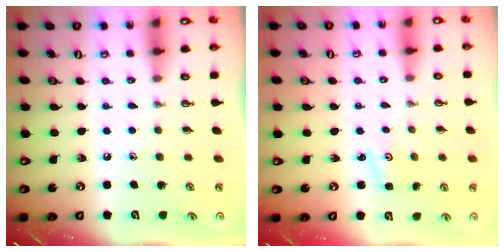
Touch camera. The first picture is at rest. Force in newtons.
{"total": 1.8, "press": 1.7, "slide": 0.3}